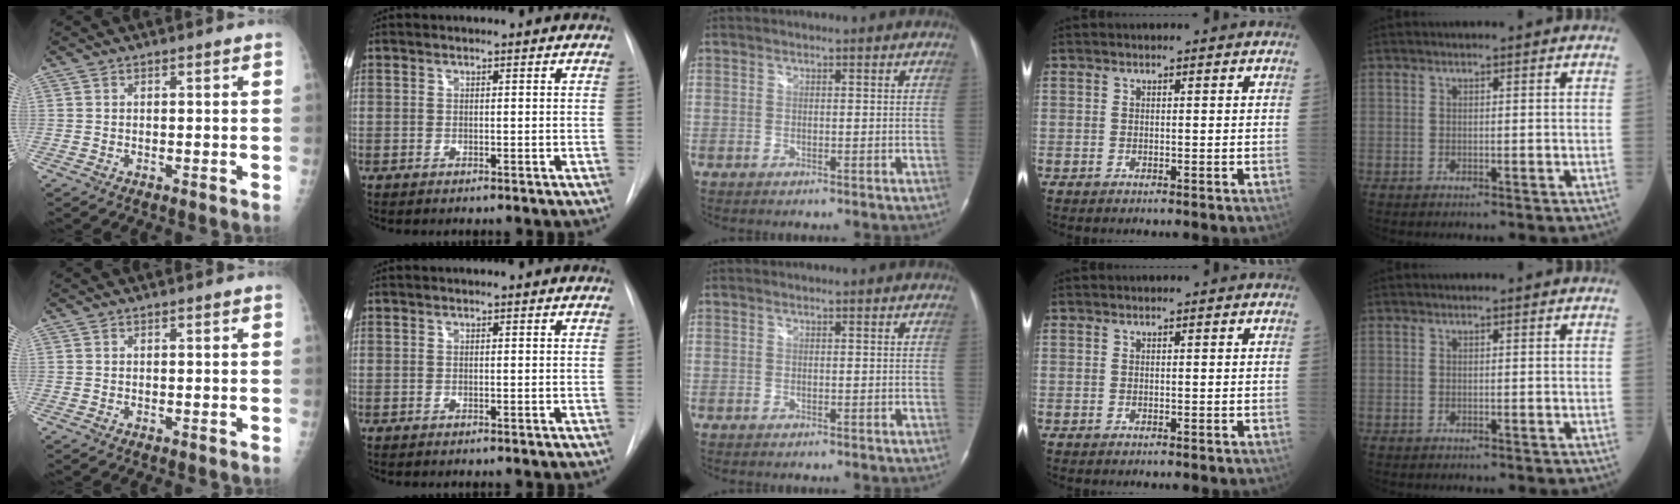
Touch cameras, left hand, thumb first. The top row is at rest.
{}